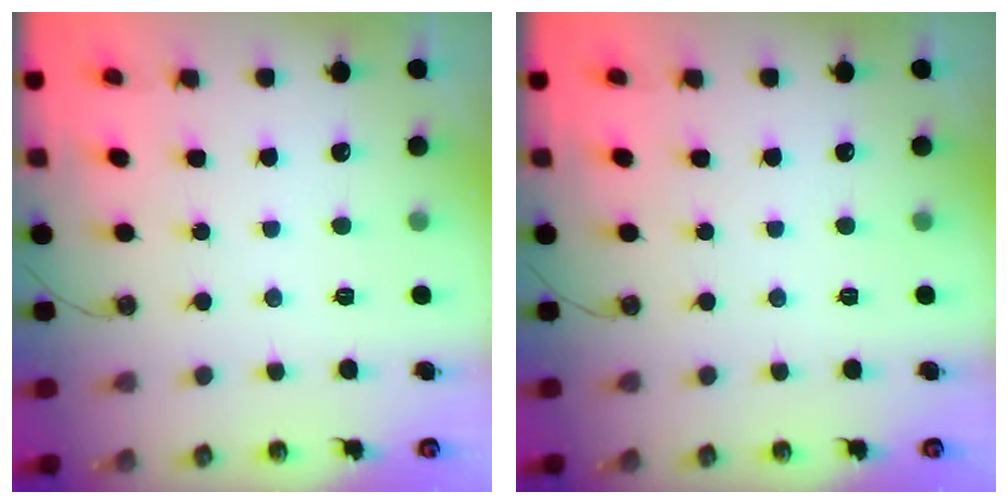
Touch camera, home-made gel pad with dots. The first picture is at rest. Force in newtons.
{"total": 0.0}